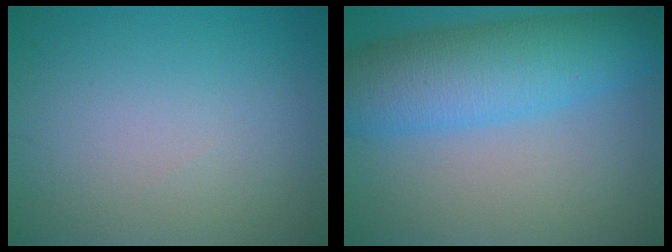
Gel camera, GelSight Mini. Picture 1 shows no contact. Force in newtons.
{"total": 8.6, "press": 8.6, "slide": 0.3}